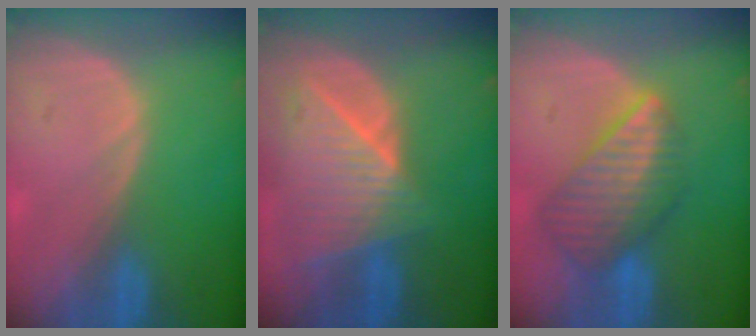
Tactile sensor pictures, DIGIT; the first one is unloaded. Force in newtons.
{"total": 9.2, "press": 8.2, "slide": 4.1}
{"total": 8.3, "press": 7.5, "slide": 3.6}